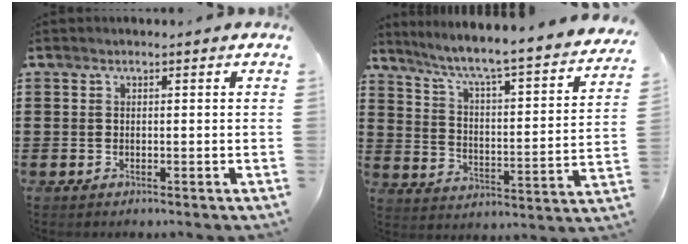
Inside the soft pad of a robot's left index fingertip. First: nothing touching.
{"total": 5.0, "force": [4.1, -0.4, 2.9], "torque": [-0.077, -0.048, 0.057]}